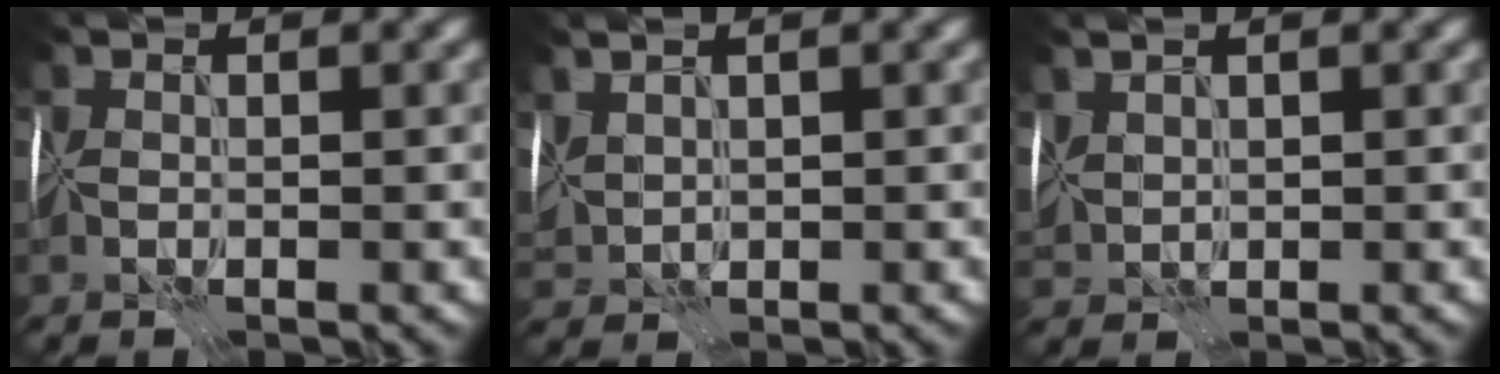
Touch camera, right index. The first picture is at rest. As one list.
[{"total": 2.8, "force": [1.4, 1.8, 1.6], "torque": [-0.048, 0.008, 0.037]}, {"total": 2.3, "force": [1.4, 1.5, 1.2], "torque": [-0.036, 0.009, 0.034]}]